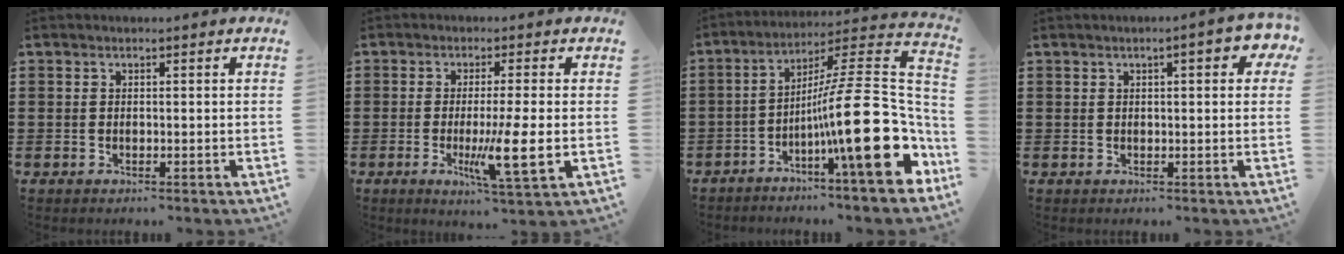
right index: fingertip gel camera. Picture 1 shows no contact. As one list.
[{"total": 8.2, "force": [-1.4, 0.4, 8.0], "torque": [-0.139, -0.019, -0.023]}, {"total": 18.2, "force": [-4.7, 2.5, 17.4], "torque": [-0.279, -0.027, -0.089]}, {"total": 3.8, "force": [1.2, 0.9, 3.5], "torque": [-0.052, 0.002, 0.015]}]